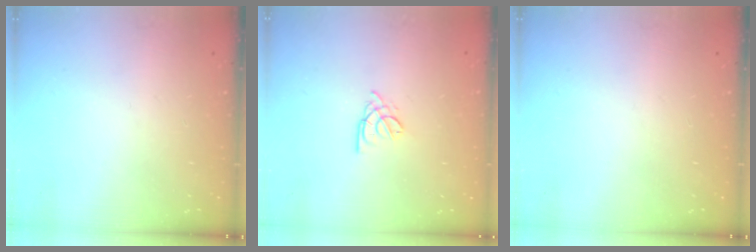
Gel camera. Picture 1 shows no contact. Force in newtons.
{"total": 1.6, "press": 1.5, "slide": 0.5}
{"total": 0.0}